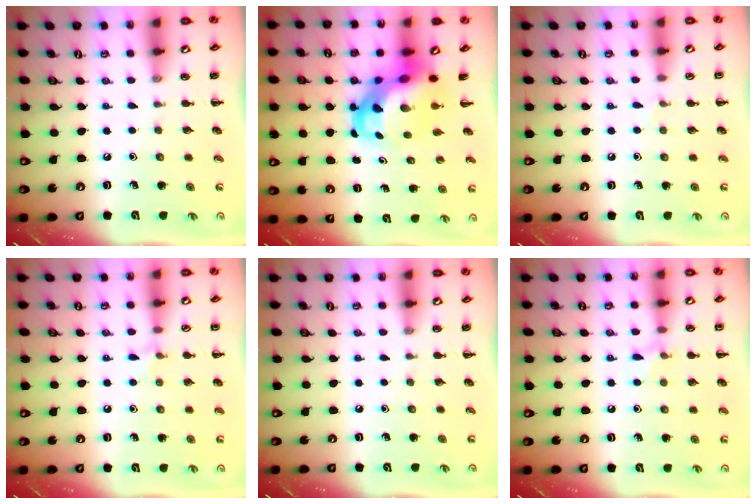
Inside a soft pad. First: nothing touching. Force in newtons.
{"total": 7.2, "press": 6.9, "slide": 2.1}
{"total": 3.1, "press": 2.9, "slide": 1.1}
{"total": 5.1, "press": 4.8, "slide": 1.7}
{"total": 0.0}
{"total": 5.7, "press": 5.4, "slide": 1.8}